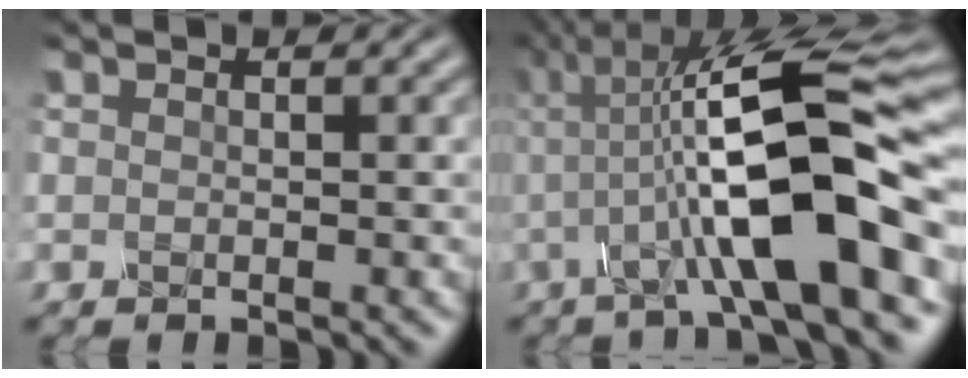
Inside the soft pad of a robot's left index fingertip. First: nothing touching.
{"total": 12.9, "force": [-1.1, 3.2, 12.4], "torque": [-0.199, 0.016, -0.028]}